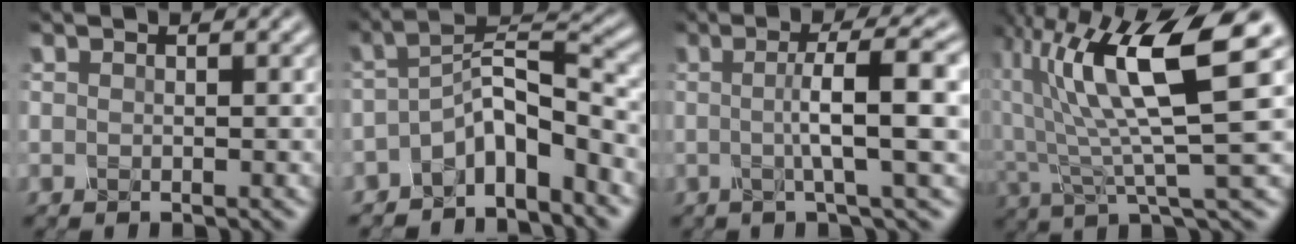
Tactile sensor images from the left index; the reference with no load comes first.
{"total": 4.9, "force": [-3.1, 1.2, 3.6], "torque": [-0.069, 0.015, -0.053]}
{"total": 6.8, "force": [0.2, 1.0, 6.7], "torque": [-0.101, 0.015, 0.009]}
{"total": 10.5, "force": [3.4, 2.4, 9.7], "torque": [-0.182, 0.013, 0.070]}